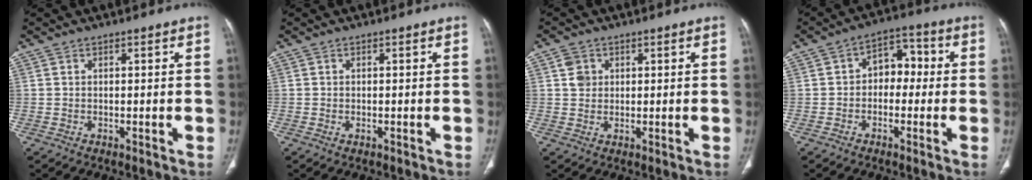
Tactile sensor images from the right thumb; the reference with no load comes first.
{"total": 0.6, "force": [-0.2, 0.3, 0.5], "torque": [-0.012, 0.005, -0.002]}
{"total": 3.1, "force": [1.0, 2.6, 1.2], "torque": [-0.009, -0.002, 0.019]}
{"total": 7.3, "force": [-0.3, 5.2, 5.1], "torque": [-0.043, 0.031, -0.018]}